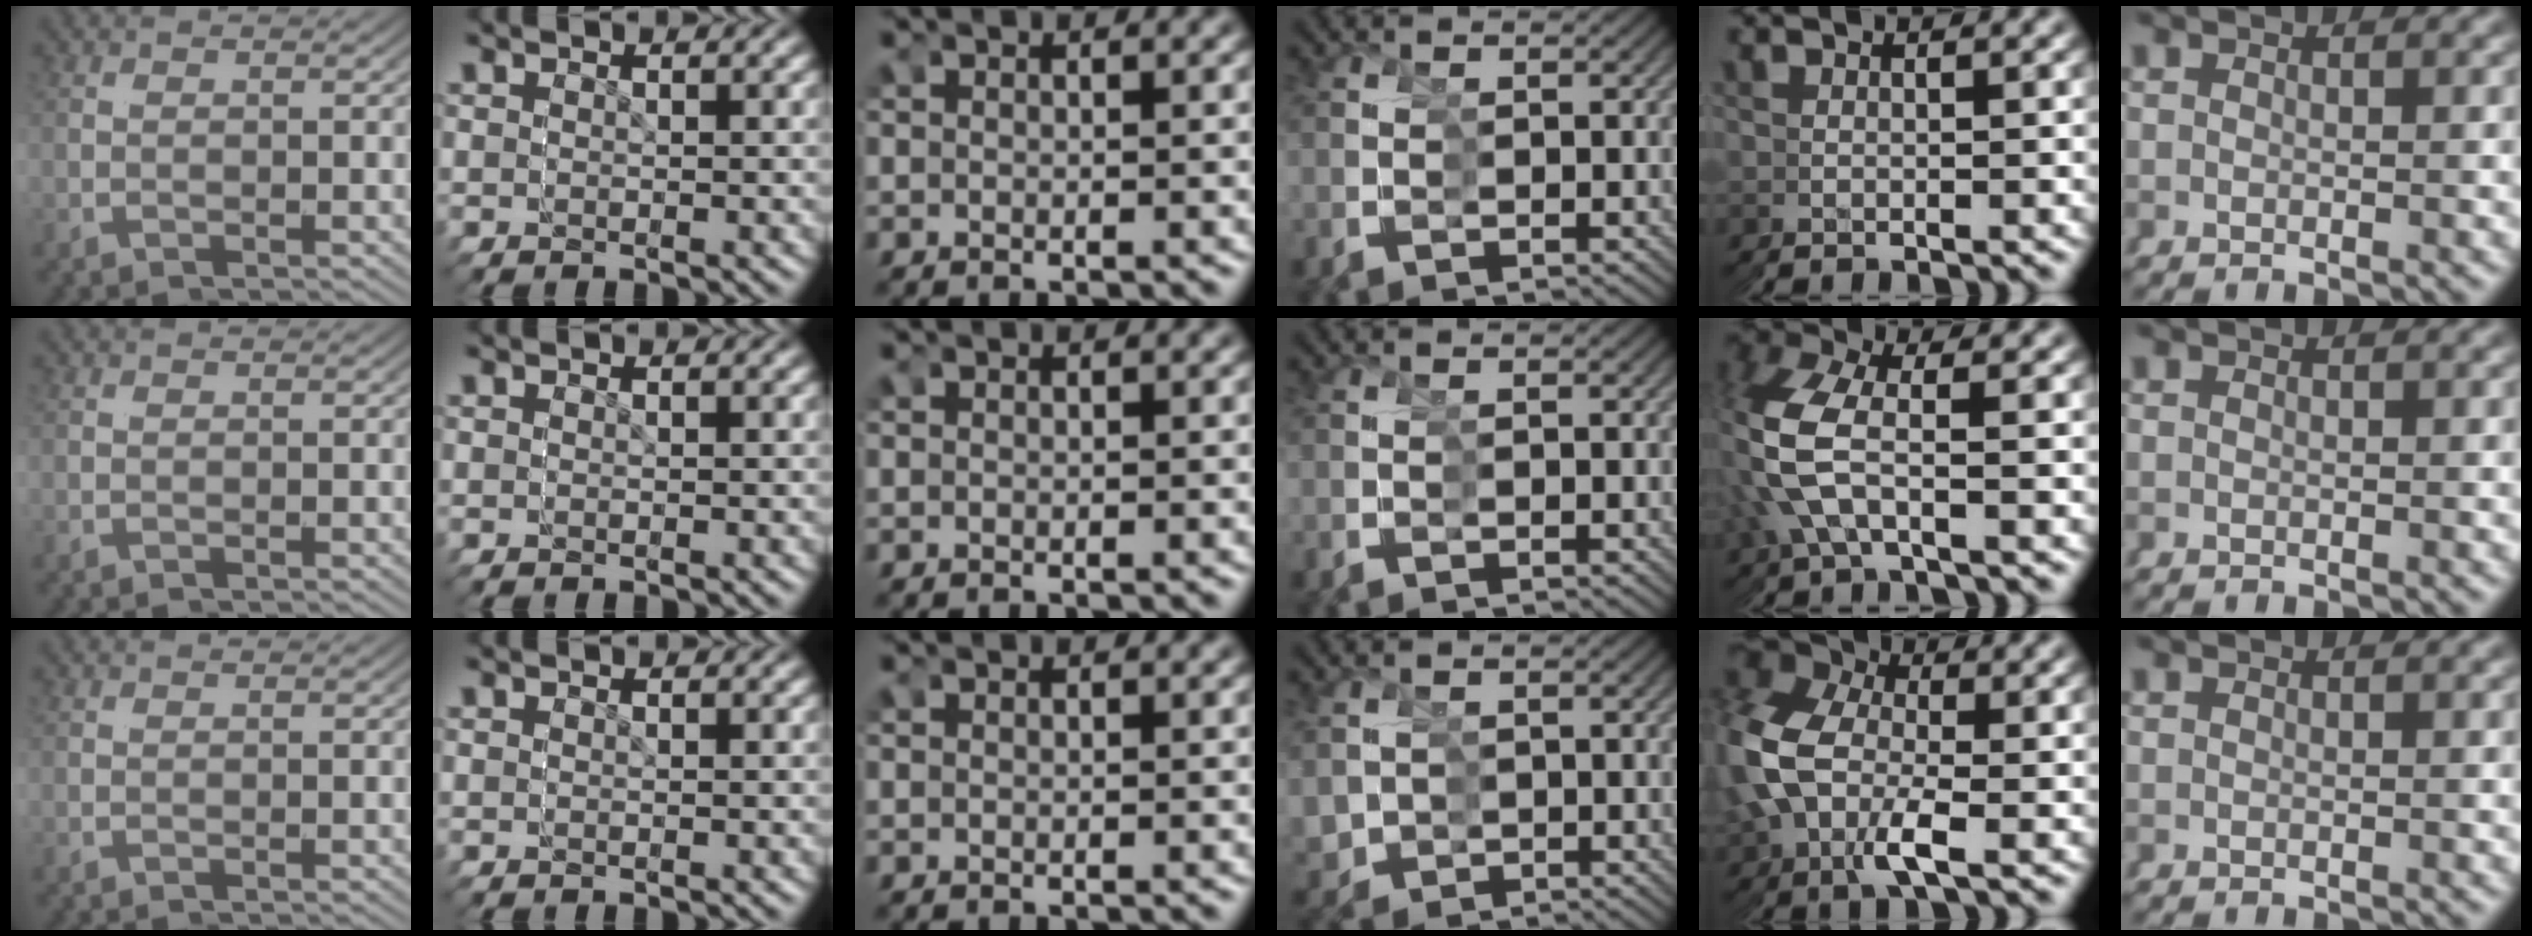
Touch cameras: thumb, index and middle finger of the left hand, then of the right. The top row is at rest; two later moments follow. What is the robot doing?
{"motion": "grasp_and_lifting", "object": "straw"}